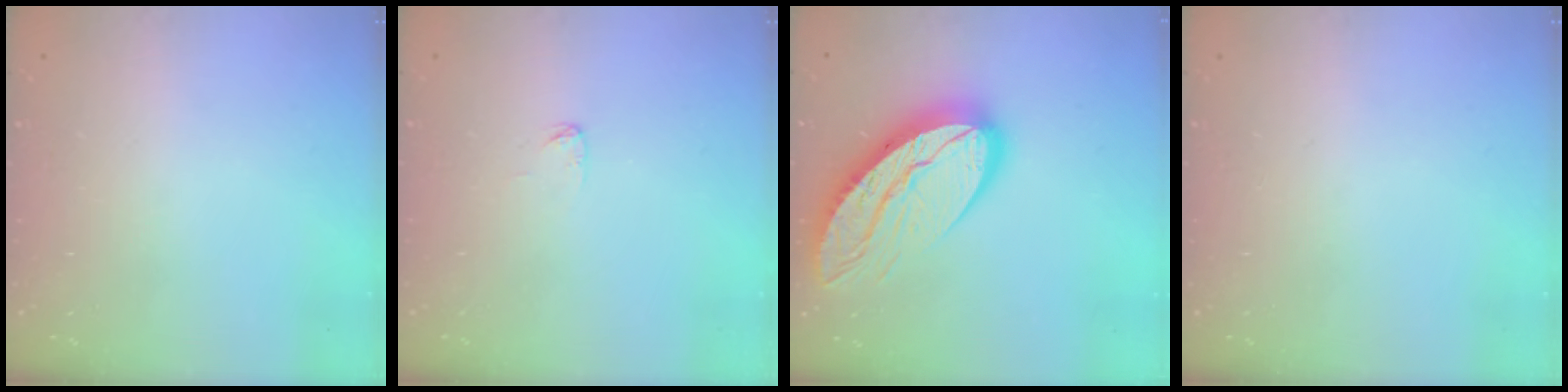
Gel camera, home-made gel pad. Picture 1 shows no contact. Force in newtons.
{"total": 2.9, "press": 2.9, "slide": 0.1}
{"total": 16.8, "press": 16.7, "slide": 1.5}
{"total": 0.0}